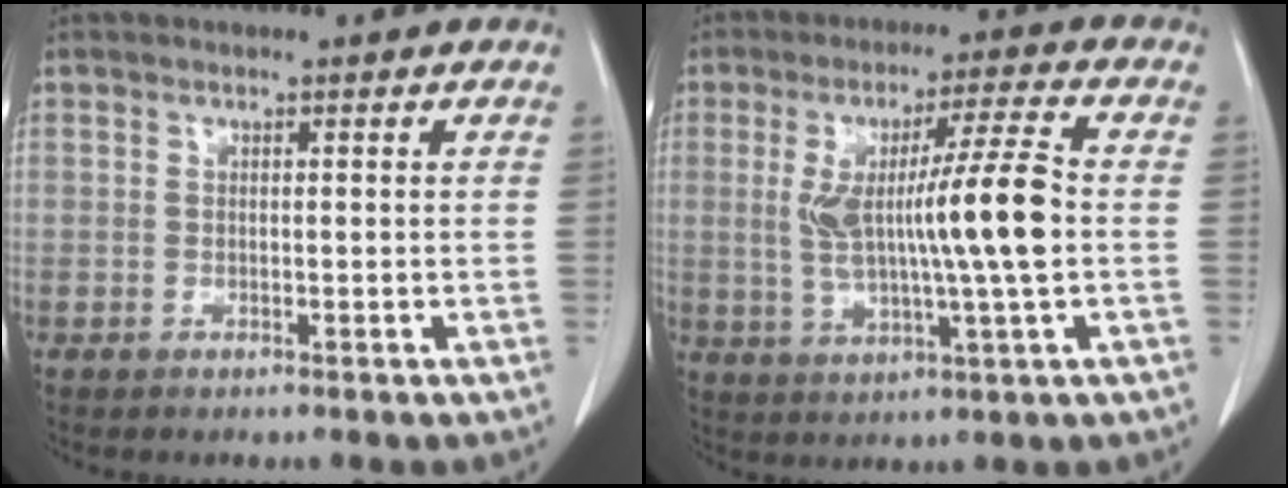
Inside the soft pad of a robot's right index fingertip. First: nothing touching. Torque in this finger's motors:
{"motor_torque": [1.42, 0.55, 0.45, 0.16]}